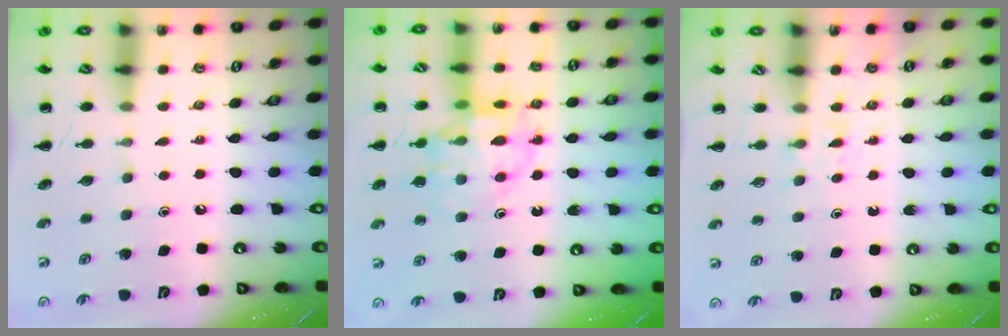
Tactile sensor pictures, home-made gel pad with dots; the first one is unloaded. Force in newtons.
{"total": 14.9, "press": 14.7, "slide": 2.2}
{"total": 2.4, "press": 2.0, "slide": 1.2}